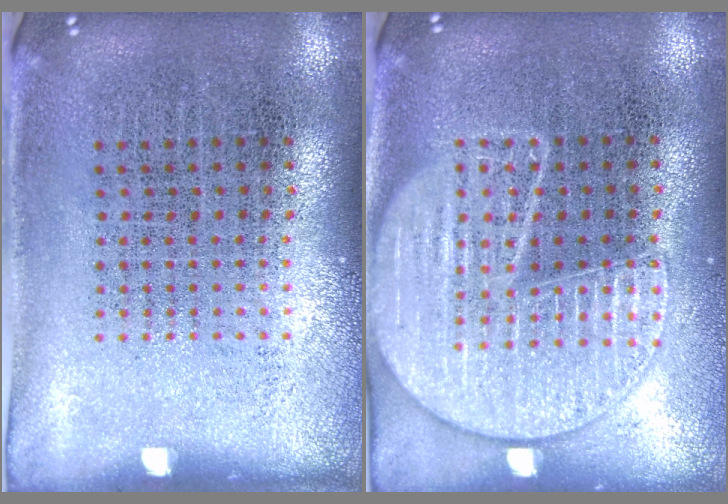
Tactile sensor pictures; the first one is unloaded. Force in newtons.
{"total": 1.9, "press": 1.9, "slide": 0.2}